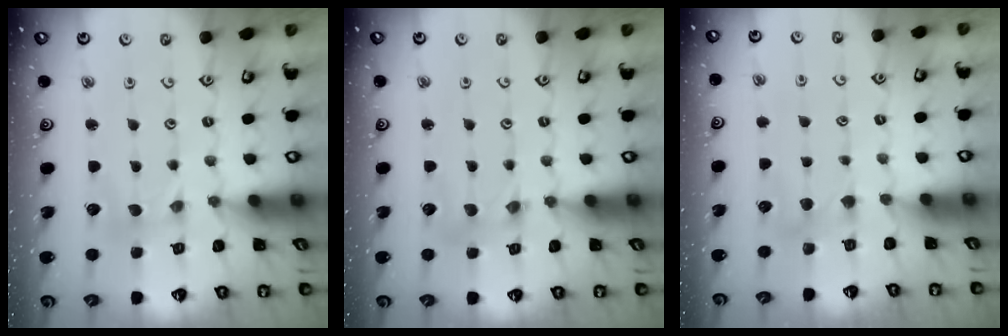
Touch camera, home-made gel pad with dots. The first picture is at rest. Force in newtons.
{"total": 1.8, "press": 1.8, "slide": 0.3}
{"total": 3.8, "press": 3.7, "slide": 0.6}